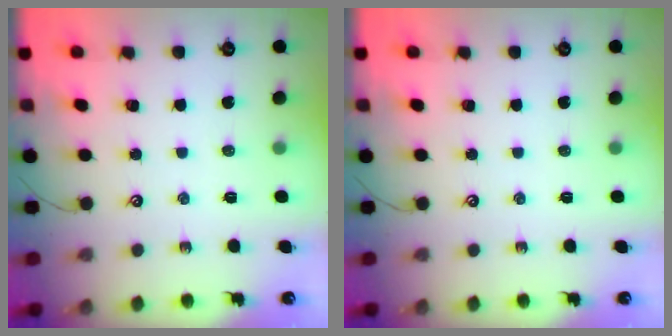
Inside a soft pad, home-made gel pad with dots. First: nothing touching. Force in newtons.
{"total": 0.0}